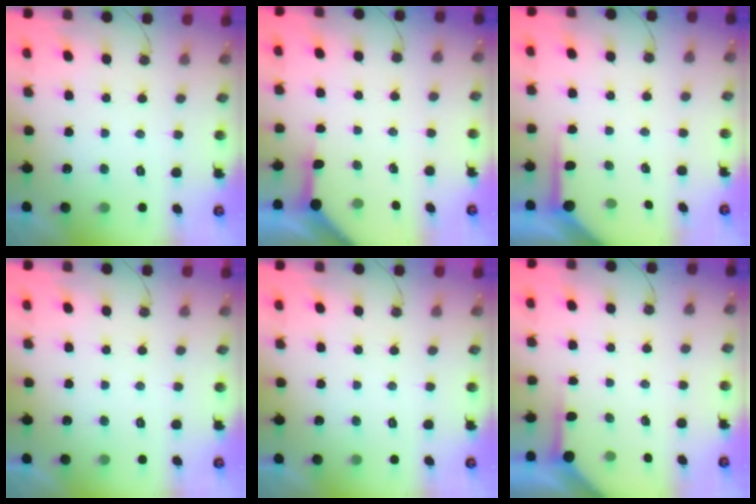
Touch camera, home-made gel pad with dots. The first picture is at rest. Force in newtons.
{"total": 5.8, "press": 5.7, "slide": 0.5}
{"total": 4.5, "press": 4.5, "slide": 0.2}
{"total": 0.0}
{"total": 0.0}
{"total": 3.5, "press": 3.5, "slide": 0.4}